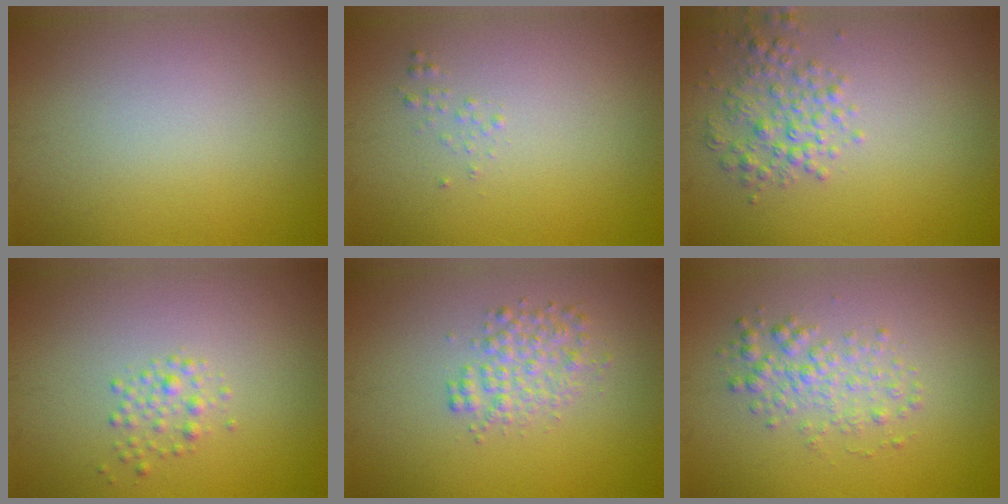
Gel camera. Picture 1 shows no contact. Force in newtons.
{"total": 0.6, "press": 0.6, "slide": 0.1}
{"total": 2.8, "press": 2.8, "slide": 0.1}
{"total": 1.4, "press": 1.4, "slide": 0.0}
{"total": 2.5, "press": 2.5, "slide": 0.1}
{"total": 2.5, "press": 2.5, "slide": 0.0}